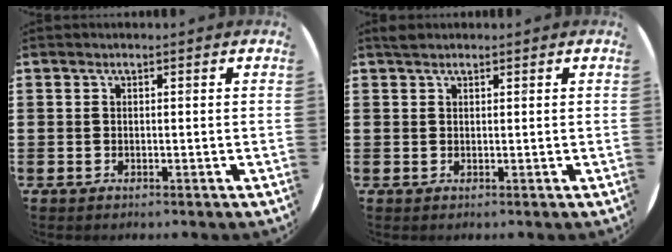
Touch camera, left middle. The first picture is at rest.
{"total": 0.9, "force": [0.8, 0.4, 0.2], "torque": [-0.005, 0.004, 0.015]}